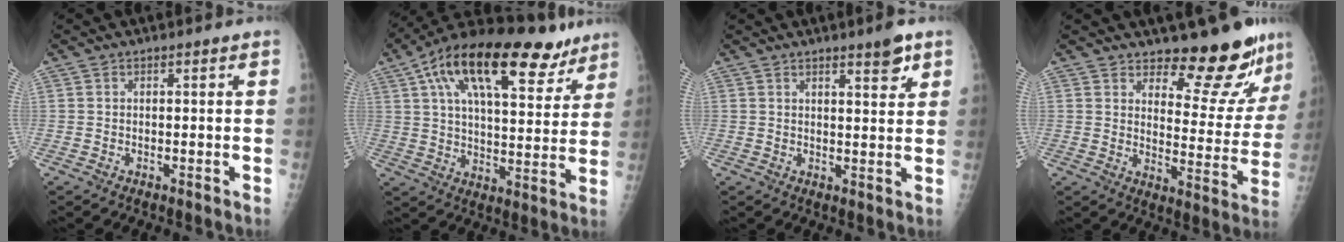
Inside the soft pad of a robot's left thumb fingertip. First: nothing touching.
{"total": 24.1, "force": [13.7, 10.3, 17.0], "torque": [-0.247, -0.006, 0.219]}
{"total": 4.2, "force": [2.8, 0.9, 3.1], "torque": [-0.038, -0.019, 0.038]}
{"total": 13.7, "force": [12.0, 4.1, 5.2], "torque": [-0.023, -0.113, 0.157]}